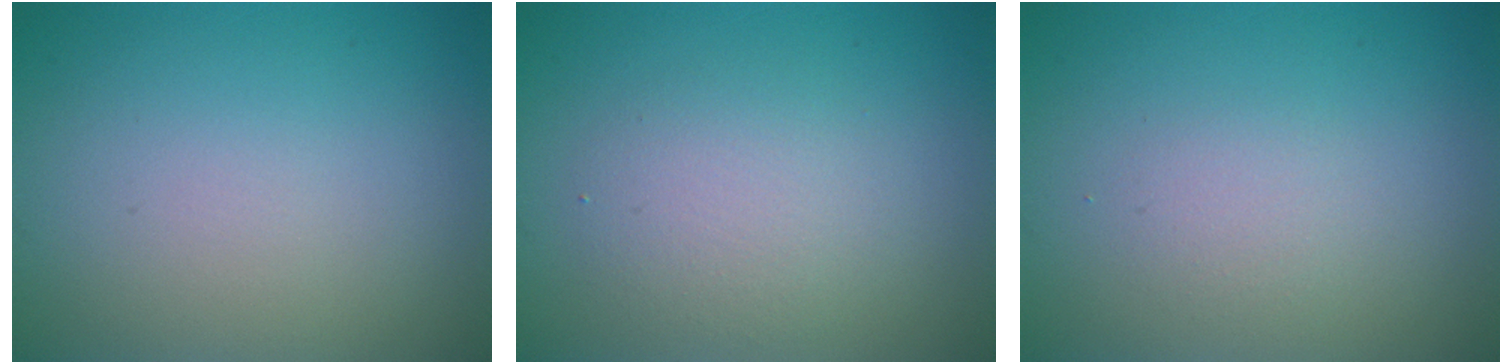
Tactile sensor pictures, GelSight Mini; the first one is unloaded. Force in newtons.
{"total": 2.9, "press": 2.9, "slide": 0.0}
{"total": 1.3, "press": 1.3, "slide": 0.0}